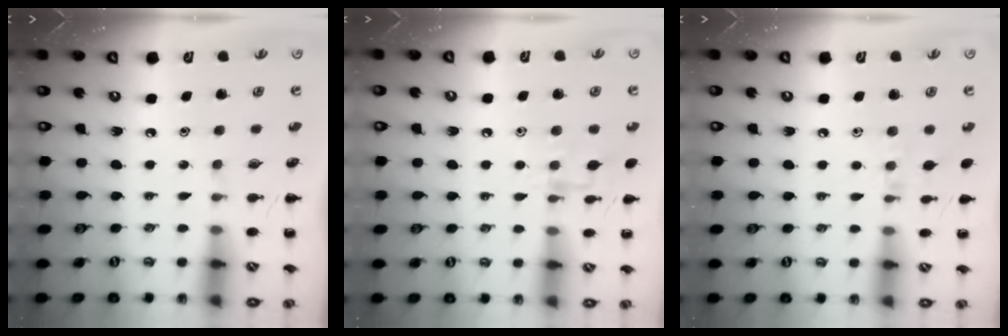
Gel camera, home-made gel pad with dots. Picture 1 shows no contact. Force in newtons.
{"total": 8.1, "press": 8.1, "slide": 0.7}
{"total": 6.0, "press": 5.7, "slide": 1.9}